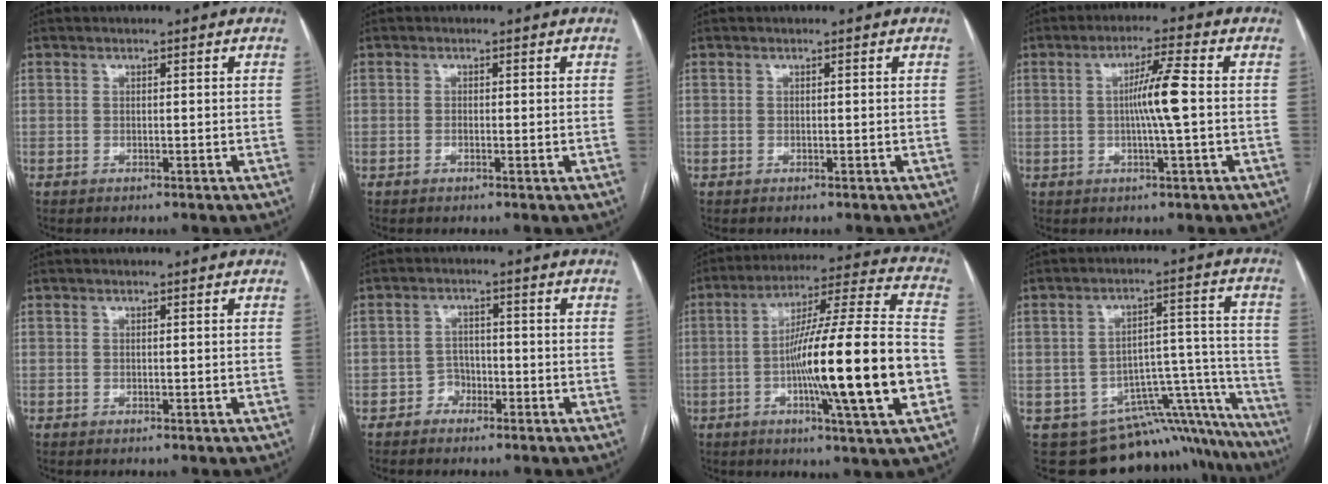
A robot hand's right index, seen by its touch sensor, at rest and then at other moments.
{"total": 1.1, "force": [-0.3, 0.2, 1.0], "torque": [-0.018, 0.001, -0.005]}
{"total": 0.0}
{"total": 6.3, "force": [-0.1, -0.6, 6.3], "torque": [-0.115, 0.003, -0.001]}
{"total": 0.0}
{"total": 2.6, "force": [-1.6, 1.9, 0.5], "torque": [-0.004, 0.011, -0.032]}
{"total": 22.2, "force": [-4.9, 0.1, 21.7], "torque": [-0.325, -0.002, -0.082]}
{"total": 16.3, "force": [-14.2, 7.3, 3.5], "torque": [0.004, 0.089, -0.171]}